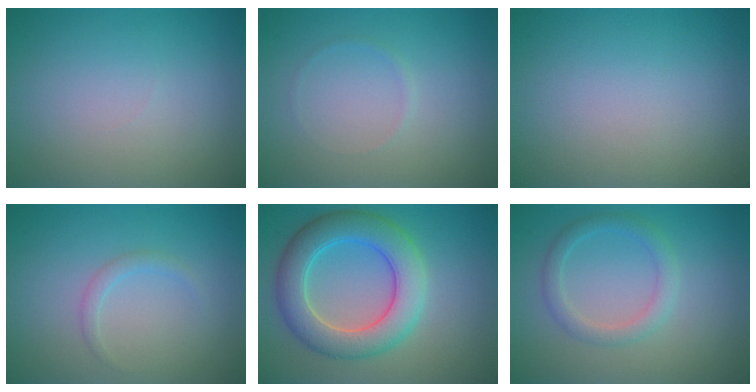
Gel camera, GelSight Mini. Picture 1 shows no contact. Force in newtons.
{"total": 0.5, "press": 0.5, "slide": 0.1}
{"total": 0.0}
{"total": 1.1, "press": 1.1, "slide": 0.1}
{"total": 6.9, "press": 6.9, "slide": 0.5}
{"total": 2.3, "press": 2.3, "slide": 0.1}